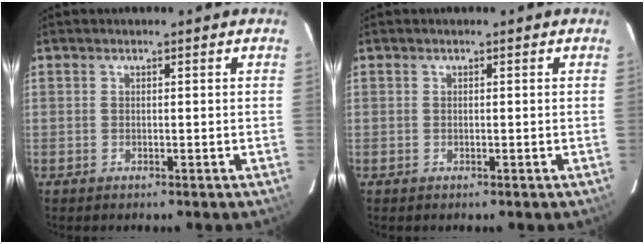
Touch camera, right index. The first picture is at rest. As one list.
[{"total": 0.0}]